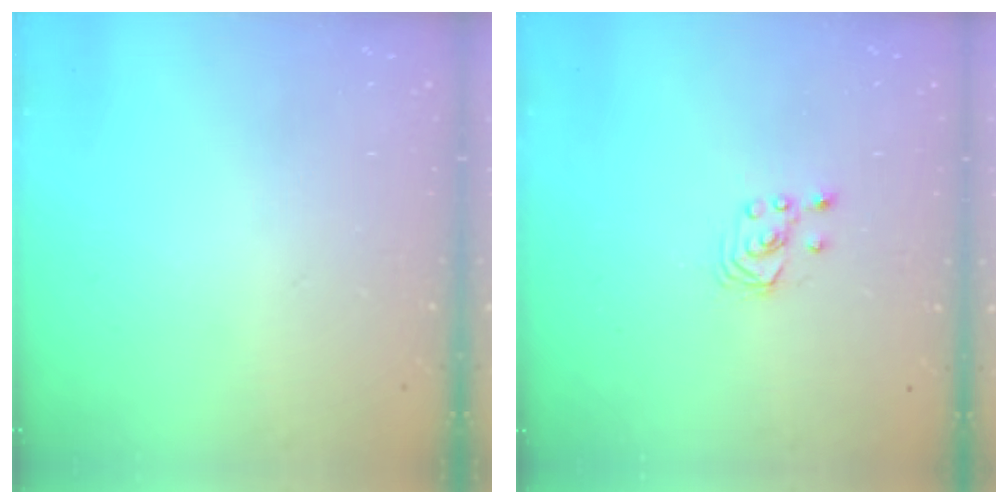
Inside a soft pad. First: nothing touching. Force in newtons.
{"total": 1.8, "press": 1.8, "slide": 0.2}